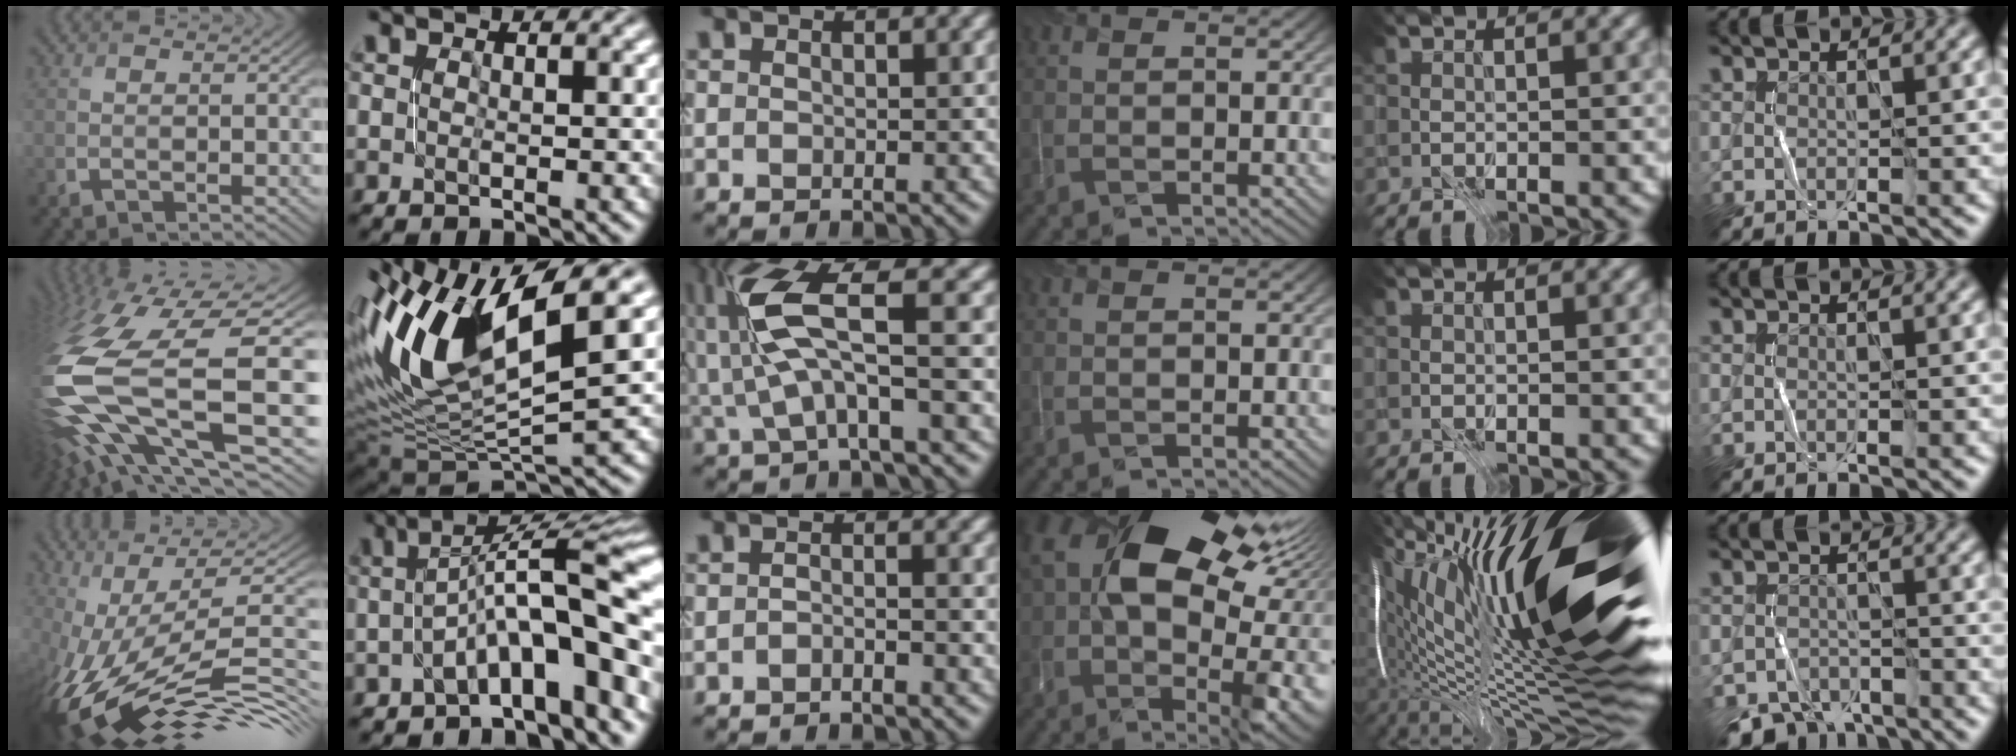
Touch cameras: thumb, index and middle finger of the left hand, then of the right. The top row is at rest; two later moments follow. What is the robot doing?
{"motion": "close", "object": "stapler"}